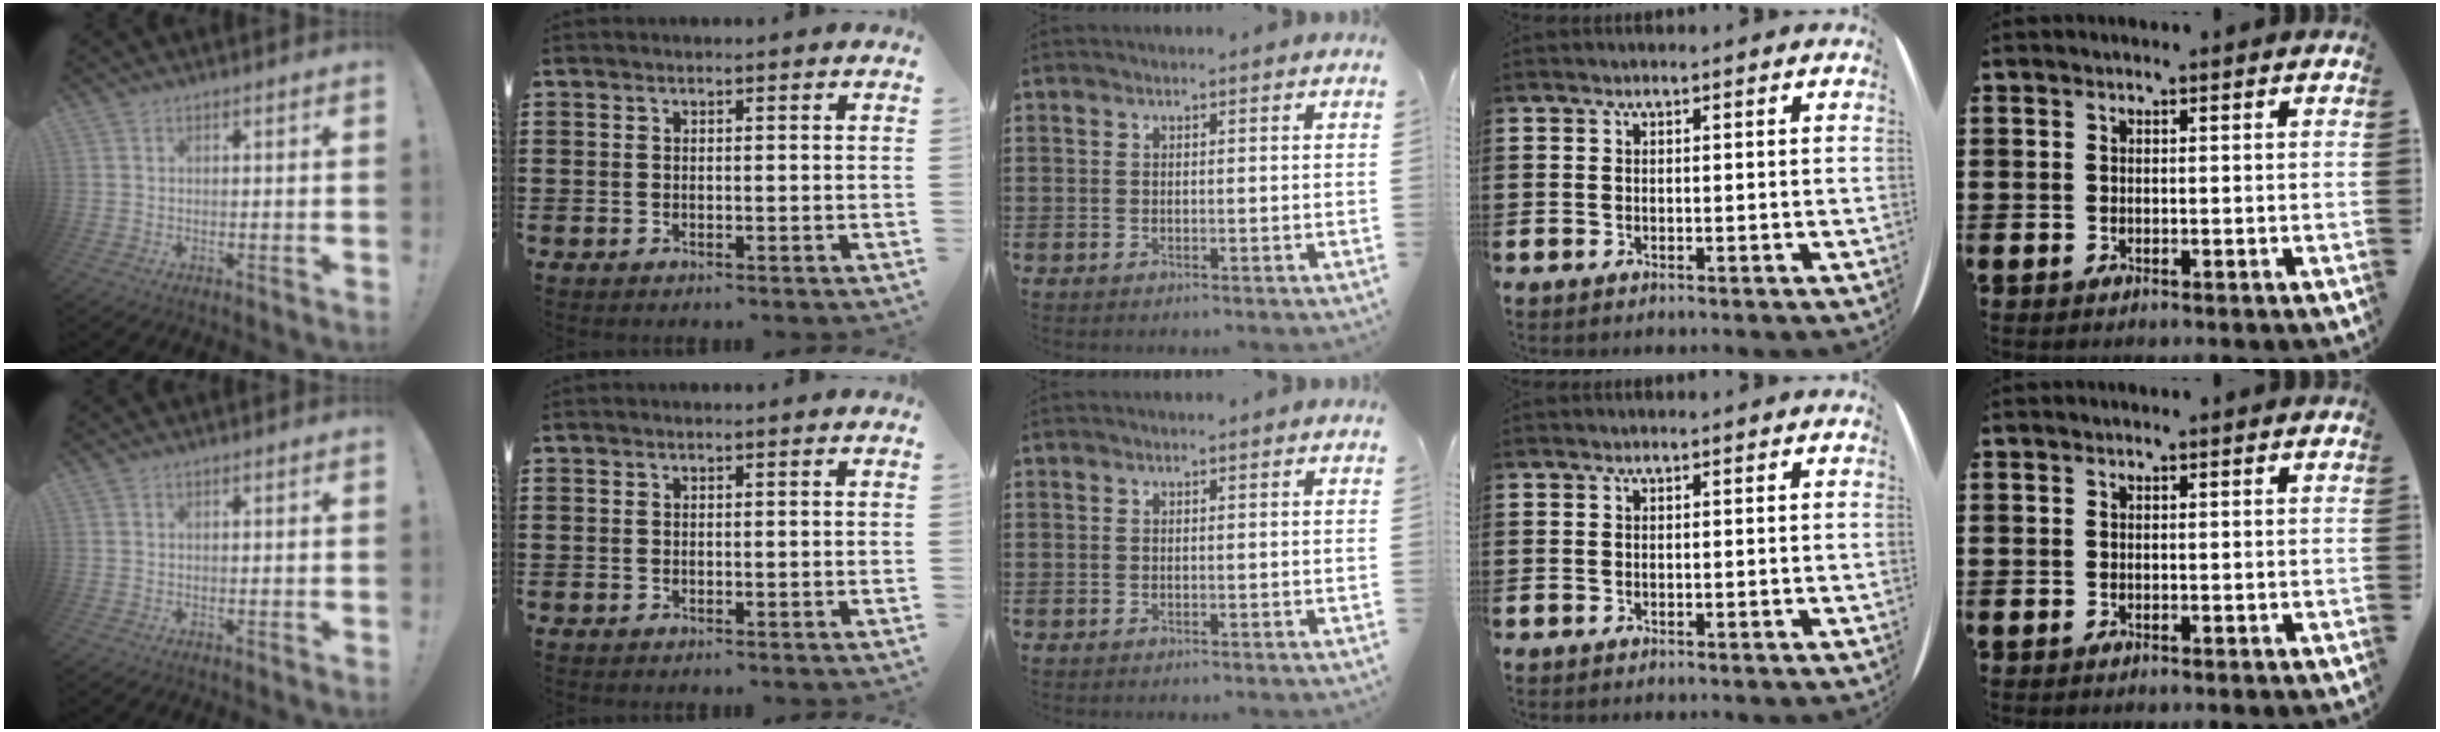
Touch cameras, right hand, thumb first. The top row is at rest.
{}